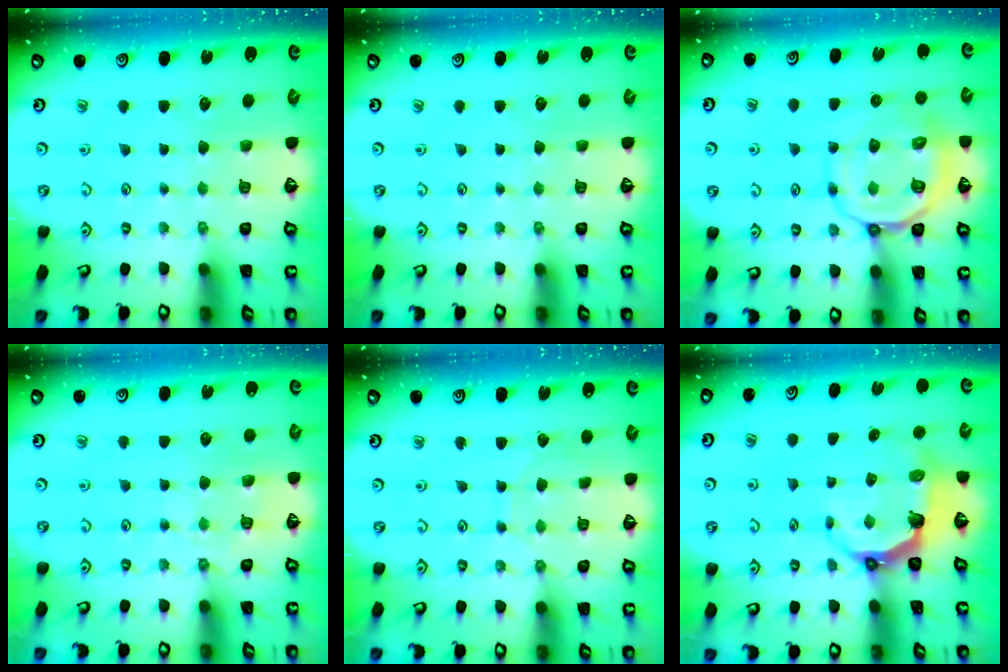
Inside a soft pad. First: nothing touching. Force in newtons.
{"total": 0.0}
{"total": 11.8, "press": 11.7, "slide": 1.8}
{"total": 4.2, "press": 4.2, "slide": 0.6}
{"total": 6.7, "press": 6.7, "slide": 0.4}
{"total": 6.5, "press": 5.0, "slide": 4.1}